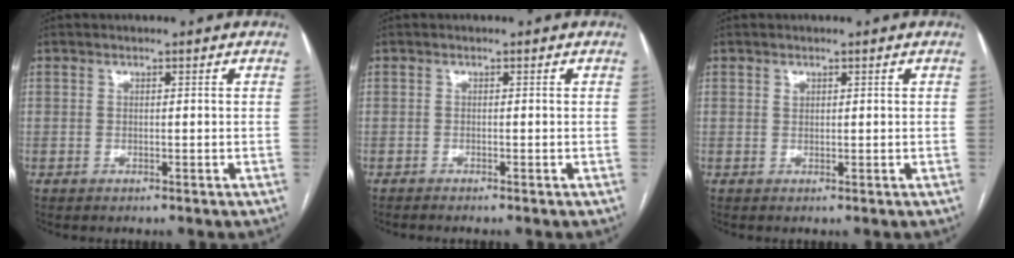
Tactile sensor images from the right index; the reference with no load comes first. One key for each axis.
{"total": 1.8, "fx": -1.6, "fy": -0.1, "fz": 0.8, "tx": -0.007, "ty": 0.001, "tz": -0.020}
{"total": 0.7, "fx": 0.4, "fy": 0.5, "fz": 0.3, "tx": -0.002, "ty": -0.001, "tz": 0.007}